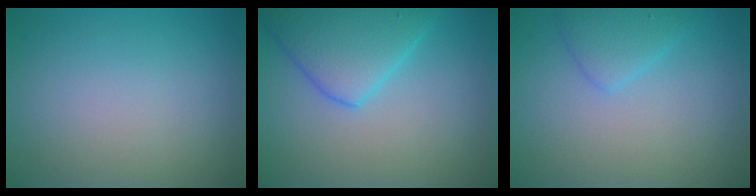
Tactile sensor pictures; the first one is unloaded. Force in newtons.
{"total": 5.7, "press": 5.7, "slide": 0.3}
{"total": 2.2, "press": 2.2, "slide": 0.1}